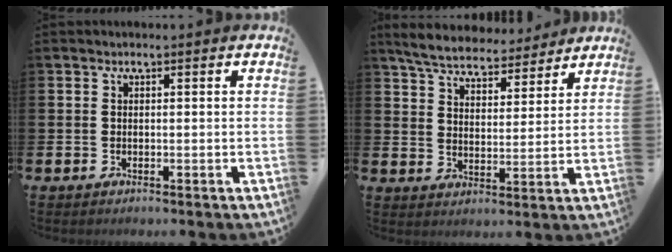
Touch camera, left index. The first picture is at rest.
{"total": 5.7, "force": [5.6, 1.1, 0.8], "torque": [-0.044, -0.034, 0.098]}